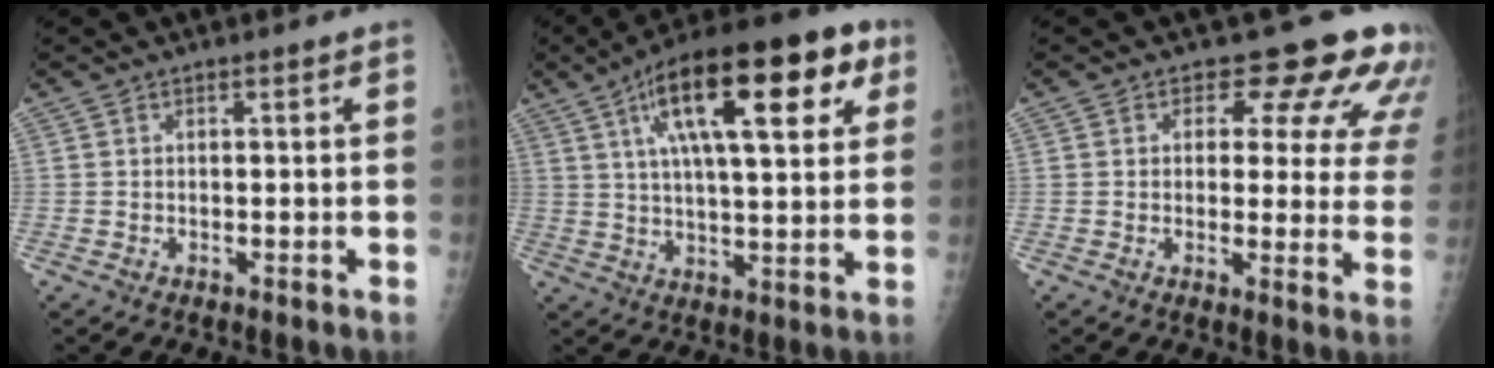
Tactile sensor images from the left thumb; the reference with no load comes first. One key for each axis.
{"total": 21.9, "fx": 9.3, "fy": 7.9, "fz": 18.2, "tx": -0.261, "ty": 0.006, "tz": 0.138}
{"total": 13.3, "fx": 10.1, "fy": 6.2, "fz": 6.1, "tx": -0.013, "ty": -0.056, "tz": 0.089}